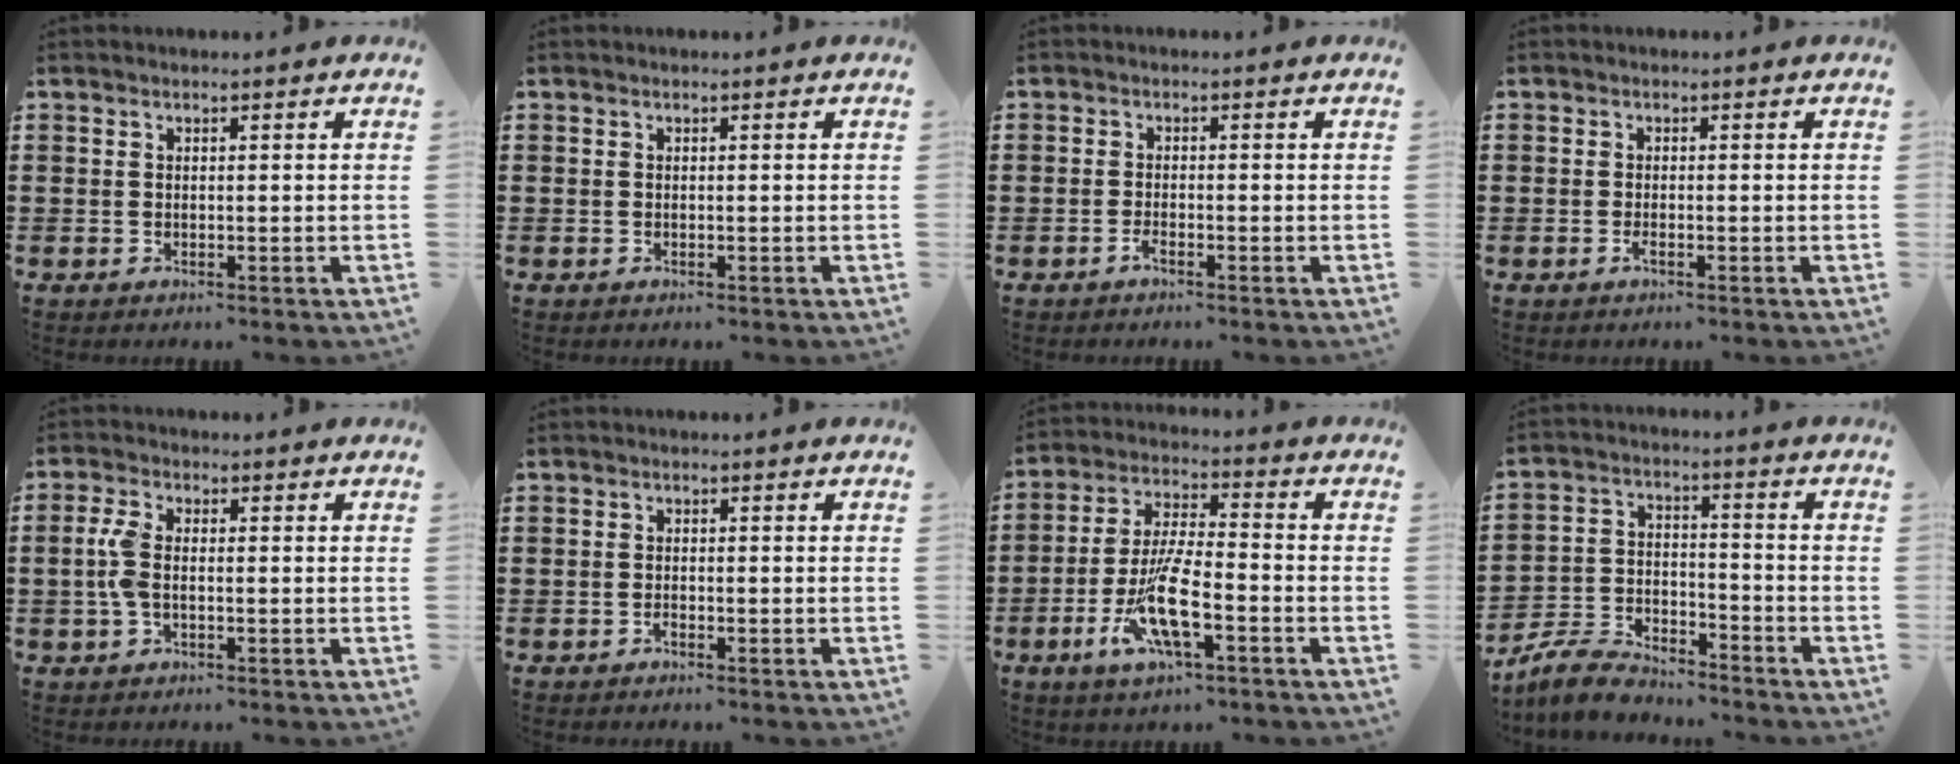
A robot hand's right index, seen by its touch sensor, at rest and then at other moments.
{"total": 0.0}
{"total": 1.4, "force": [-1.2, 0.1, 0.8], "torque": [-0.024, -0.008, -0.023]}
{"total": 1.1, "force": [-0.7, 0.1, 0.8], "torque": [-0.024, -0.009, -0.013]}
{"total": 4.0, "force": [-0.4, 1.8, 3.5], "torque": [-0.092, -0.006, -0.016]}
{"total": 0.8, "force": [-0.8, 0.1, 0.3], "torque": [-0.009, -0.003, -0.014]}
{"total": 10.1, "force": [-4.2, 2.3, 8.9], "torque": [-0.187, -0.009, -0.080]}
{"total": 6.6, "force": [-6.3, 1.5, 1.5], "torque": [-0.041, 0.011, -0.125]}